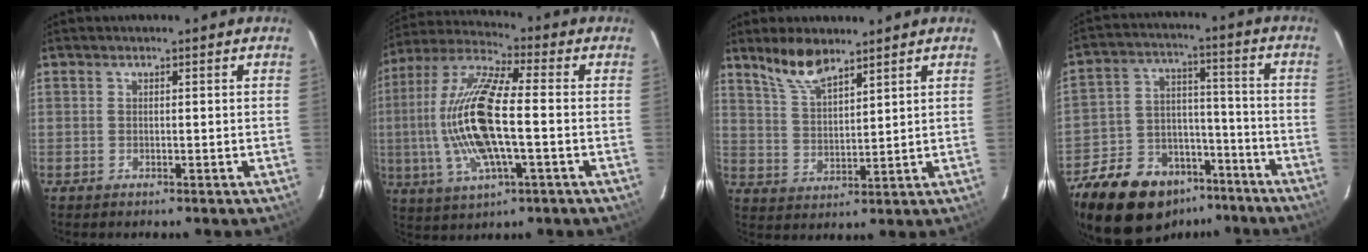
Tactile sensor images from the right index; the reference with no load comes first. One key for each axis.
{"total": 17.9, "fx": -1.5, "fy": 4.9, "fz": 17.2, "tx": -0.343, "ty": -0.001, "tz": -0.031}
{"total": 7.5, "fx": 6.0, "fy": 2.2, "fz": 3.9, "tx": -0.076, "ty": 0.005, "tz": 0.123}
{"total": 21.2, "fx": -14.6, "fy": 12.1, "fz": 9.5, "tx": -0.219, "ty": 0.033, "tz": -0.215}